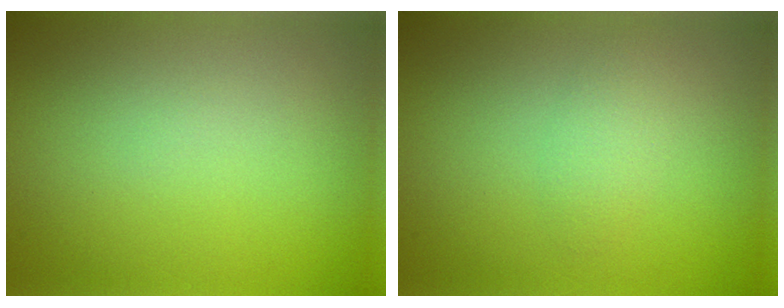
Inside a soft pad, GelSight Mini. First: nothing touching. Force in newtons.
{"total": 1.9, "press": 1.9, "slide": 0.1}